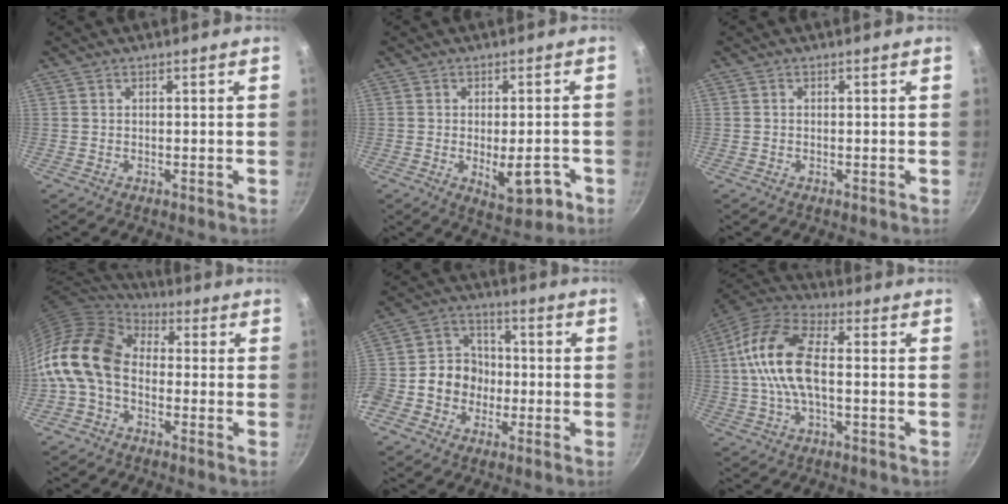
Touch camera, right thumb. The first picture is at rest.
{"total": 7.7, "force": [-2.5, 3.6, 6.3], "torque": [-0.060, 0.009, -0.026]}
{"total": 0.0}
{"total": 15.6, "force": [-1.8, 10.8, 11.0], "torque": [-0.202, 0.038, -0.059]}
{"total": 12.8, "force": [-3.1, 10.9, 6.1], "torque": [-0.070, 0.038, -0.070]}
{"total": 14.3, "force": [0.1, 6.9, 12.5], "torque": [-0.244, 0.034, -0.013]}